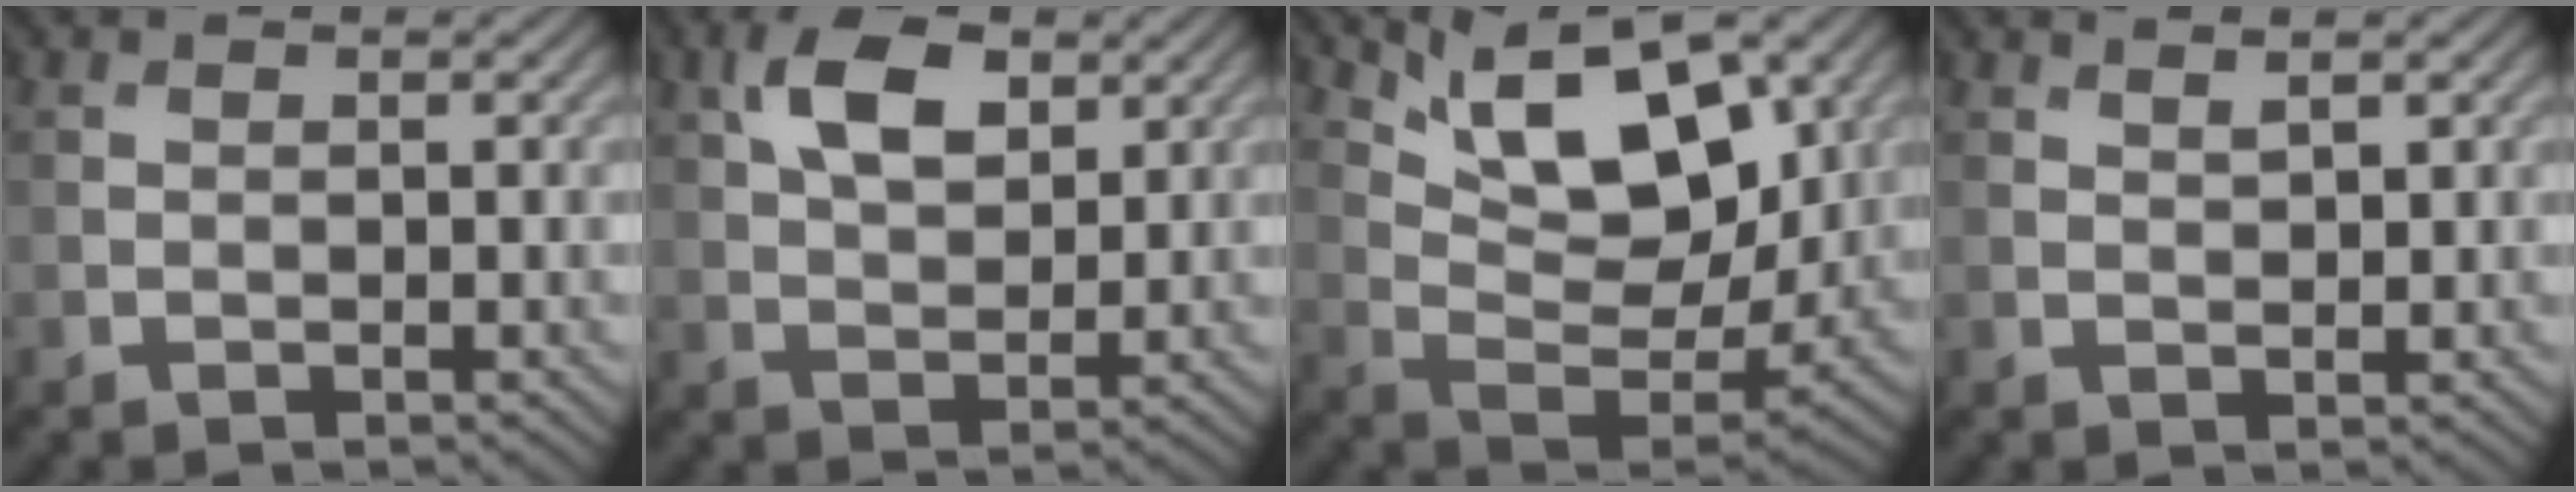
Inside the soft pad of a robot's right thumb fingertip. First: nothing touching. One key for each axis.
{"total": 7.2, "fx": 3.1, "fy": 4.0, "fz": 5.1, "tx": -0.106, "ty": 0.006, "tz": 0.052}
{"total": 14.0, "fx": 7.7, "fy": 6.0, "fz": 10.0, "tx": -0.179, "ty": 0.004, "tz": 0.118}
{"total": 1.4, "fx": 1.1, "fy": 0.2, "fz": 0.8, "tx": -0.018, "ty": -0.002, "tz": 0.024}